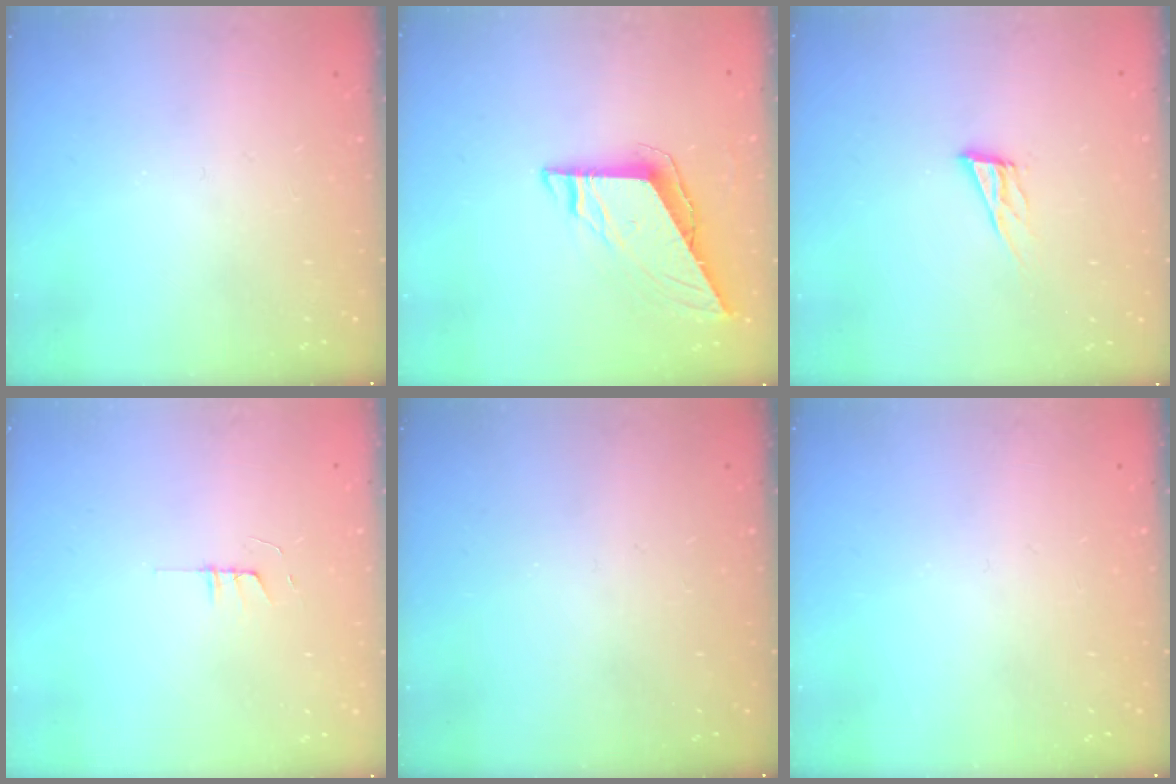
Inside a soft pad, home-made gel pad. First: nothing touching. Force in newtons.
{"total": 7.3, "press": 7.3, "slide": 0.3}
{"total": 8.6, "press": 8.2, "slide": 2.5}
{"total": 3.7, "press": 3.7, "slide": 0.3}
{"total": 0.0}
{"total": 0.0}